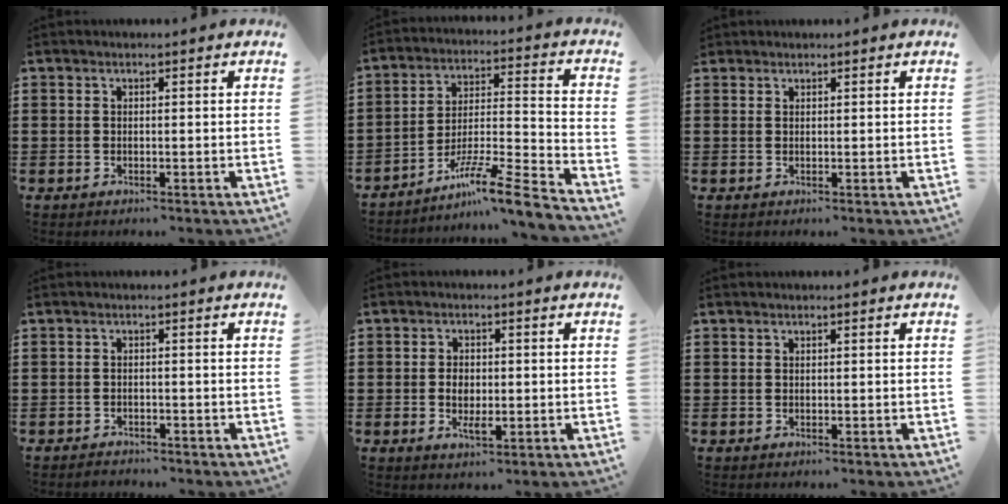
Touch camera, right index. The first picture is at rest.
{"total": 9.7, "force": [-7.7, 0.1, 5.9], "torque": [-0.088, 0.009, -0.150]}
{"total": 0.7, "force": [0.6, 0.3, -0.1], "torque": [0.001, 0.001, 0.013]}
{"total": 1.2, "force": [-1.2, 0.1, -0.1], "torque": [-0.002, 0.002, -0.027]}
{"total": 3.1, "force": [-0.4, 1.8, 2.5], "torque": [-0.048, 0.003, -0.008]}
{"total": 0.0}